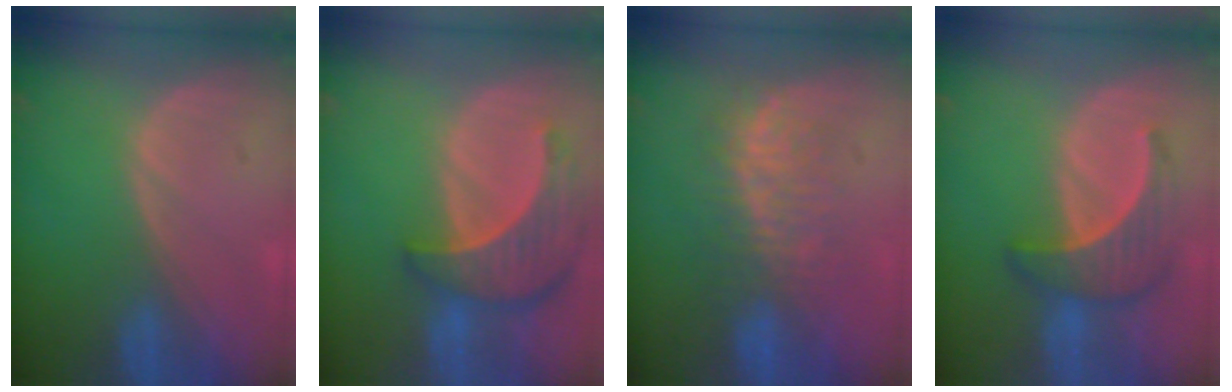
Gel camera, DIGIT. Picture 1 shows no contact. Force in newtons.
{"total": 8.4, "press": 7.8, "slide": 3.3}
{"total": 7.8, "press": 7.6, "slide": 2.1}
{"total": 6.3, "press": 6.1, "slide": 1.6}